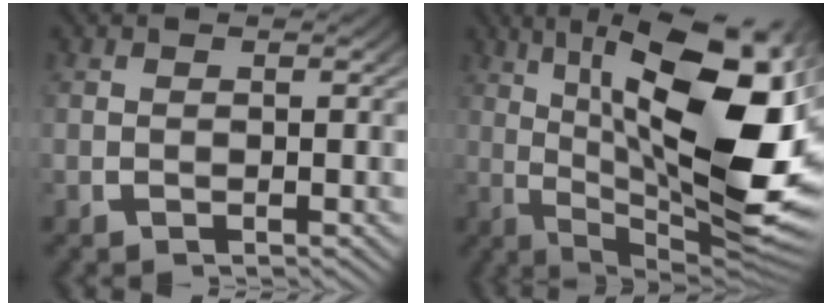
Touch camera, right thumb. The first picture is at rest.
{"total": 19.4, "force": [1.0, 9.8, 16.7], "torque": [-0.249, -0.041, 0.035]}